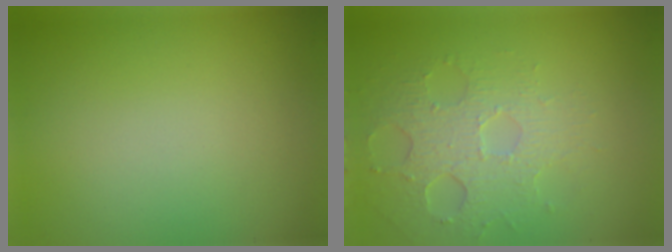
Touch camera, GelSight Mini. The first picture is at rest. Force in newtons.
{"total": 3.5, "press": 3.2, "slide": 1.4}